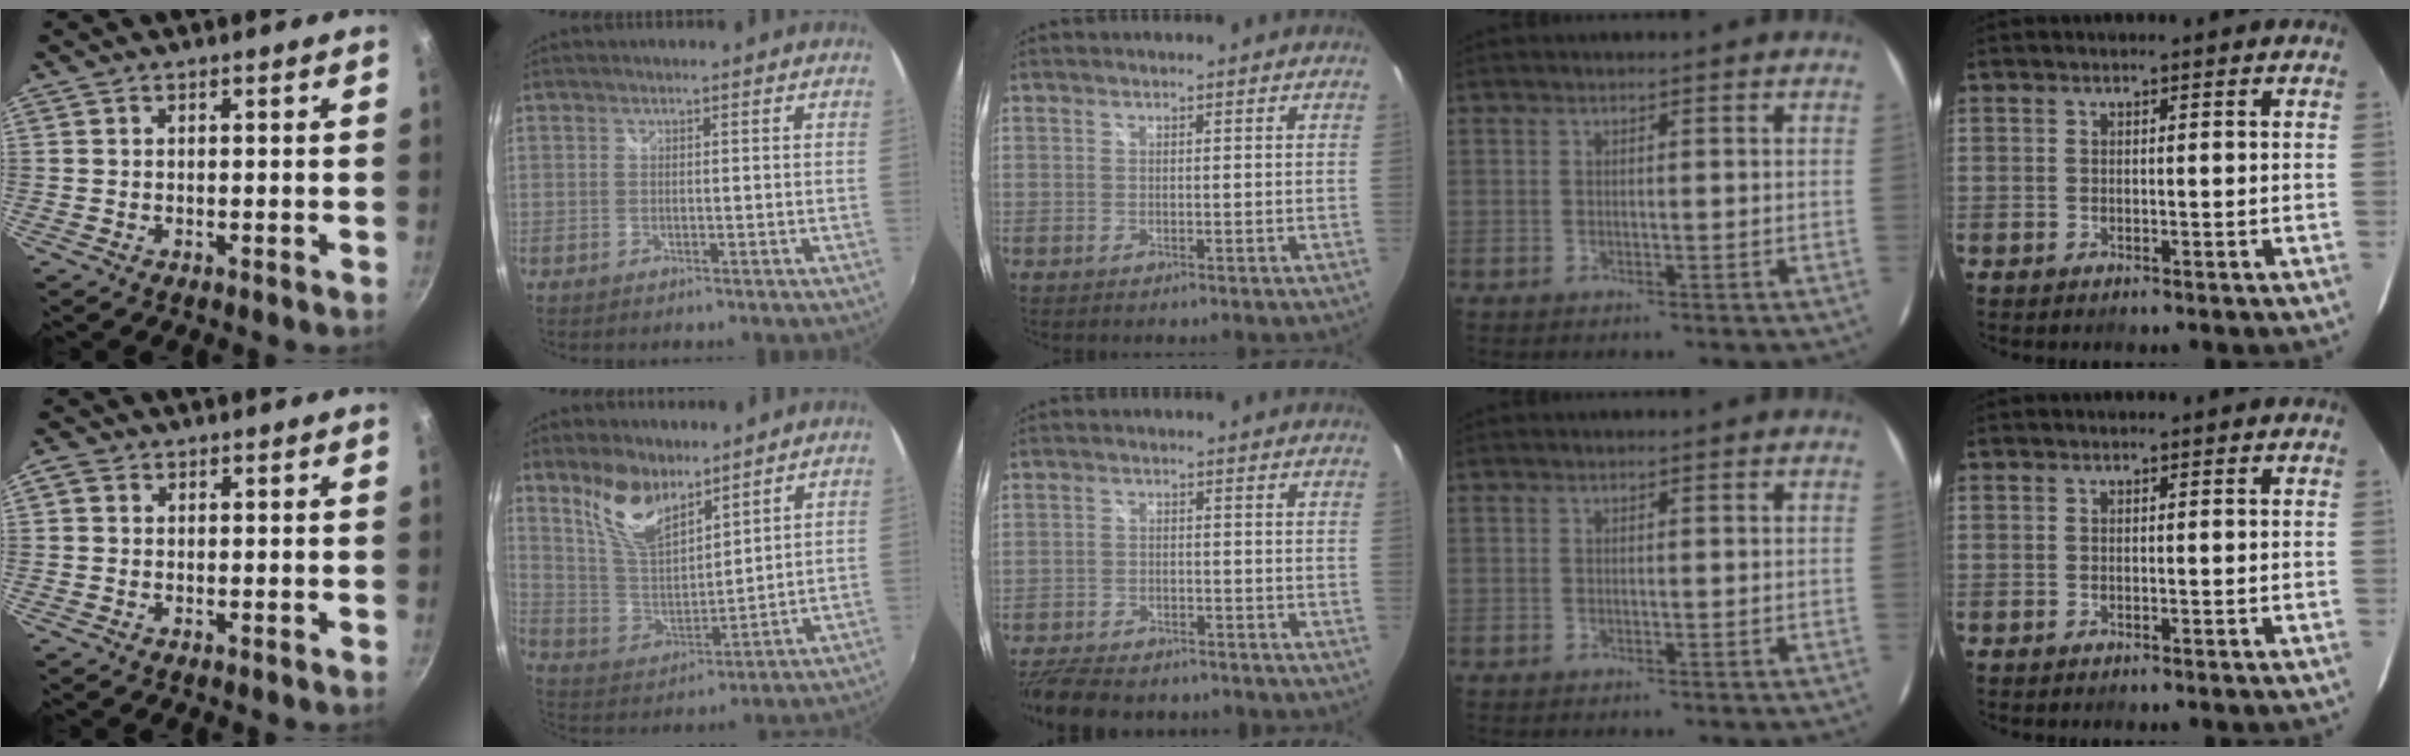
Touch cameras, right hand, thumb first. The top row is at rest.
{"thumb": {"total": 1.6, "force": [0.3, 1.4, 0.7], "torque": [-0.014, 0.005, 0.002]}, "index": {"total": 11.6, "force": [8.2, 4.9, 6.6], "torque": [-0.130, 0.004, 0.166]}, "middle": {"total": 13.8, "force": [-11.4, 5.3, 5.6], "torque": [-0.131, -0.010, -0.171]}}